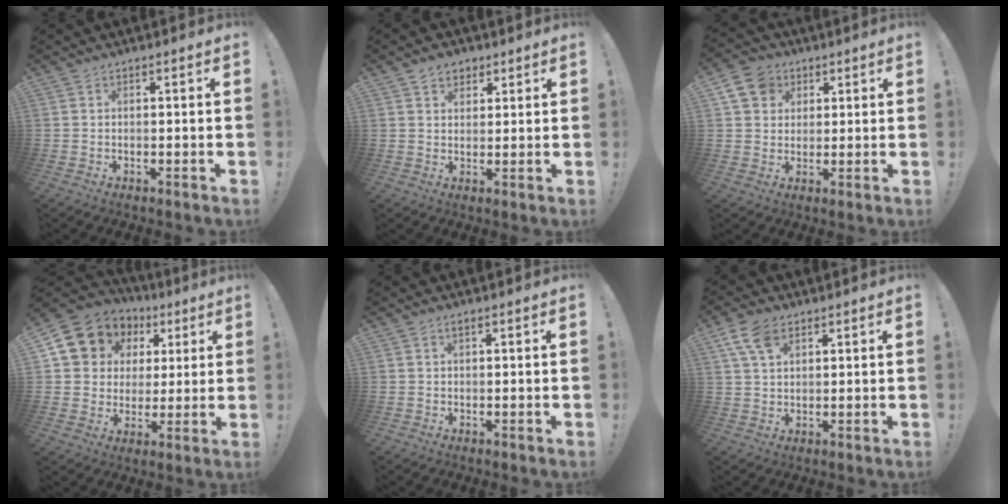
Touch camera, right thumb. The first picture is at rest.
{"total": 4.7, "force": [2.8, 3.5, 1.3], "torque": [-0.005, -0.012, 0.049]}
{"total": 9.6, "force": [4.1, 8.0, 3.4], "torque": [-0.054, -0.010, 0.085]}
{"total": 11.9, "force": [5.1, 10.1, 3.5], "torque": [-0.052, -0.029, 0.110]}
{"total": 0.9, "force": [0.4, 0.3, 0.7], "torque": [-0.015, 0.002, 0.007]}
{"total": 7.6, "force": [4.0, 4.2, 4.8], "torque": [-0.082, -0.005, 0.078]}